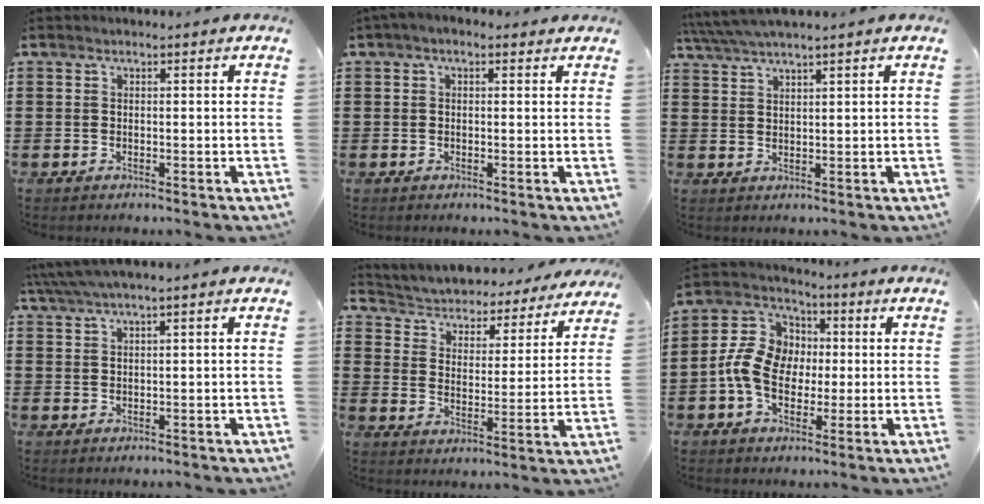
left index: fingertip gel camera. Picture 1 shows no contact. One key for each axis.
{"total": 1.3, "fx": -0.1, "fy": 0.7, "fz": 1.1, "tx": -0.021, "ty": 0.005, "tz": -0.002}
{"total": 3.2, "fx": 2.7, "fy": -0.4, "fz": 1.6, "tx": -0.039, "ty": -0.004, "tz": 0.049}
{"total": 2.0, "fx": 1.2, "fy": -0.3, "fz": 1.6, "tx": -0.033, "ty": 0.000, "tz": 0.021}
{"total": 3.4, "fx": 3.4, "fy": 0.4, "fz": -0.1, "tx": -0.020, "ty": -0.034, "tz": 0.047}
{"total": 9.6, "fx": -1.0, "fy": 7.5, "fz": 5.9, "tx": -0.155, "ty": 0.018, "tz": -0.022}